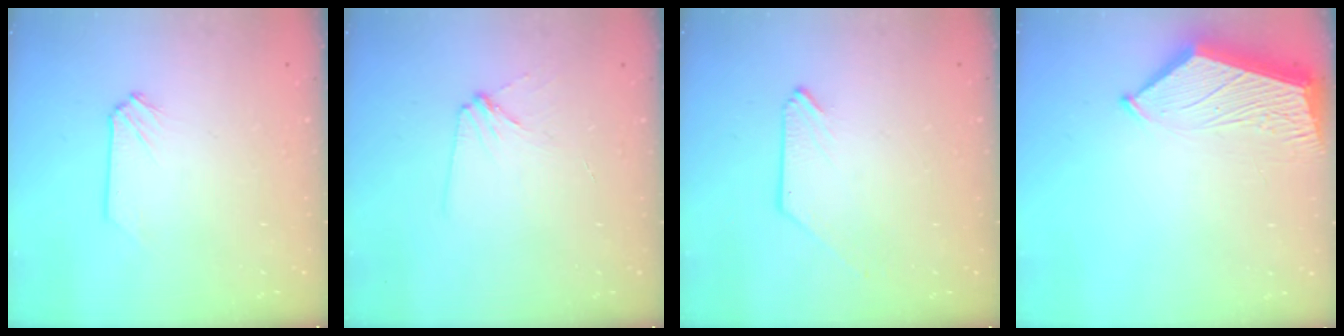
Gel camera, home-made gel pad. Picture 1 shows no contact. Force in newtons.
{"total": 3.2, "press": 3.2, "slide": 0.3}
{"total": 0.0}
{"total": 6.2, "press": 6.2, "slide": 0.8}